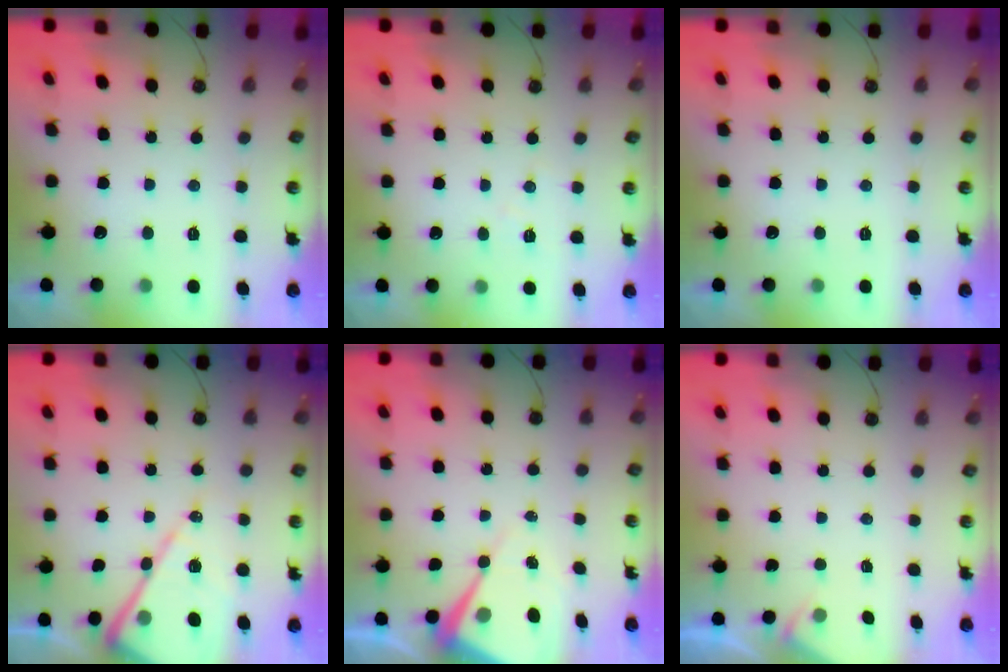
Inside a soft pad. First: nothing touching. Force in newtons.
{"total": 4.9, "press": 4.9, "slide": 0.6}
{"total": 0.0}
{"total": 15.4, "press": 15.3, "slide": 1.5}
{"total": 8.8, "press": 8.7, "slide": 0.7}
{"total": 2.2, "press": 2.2, "slide": 0.4}